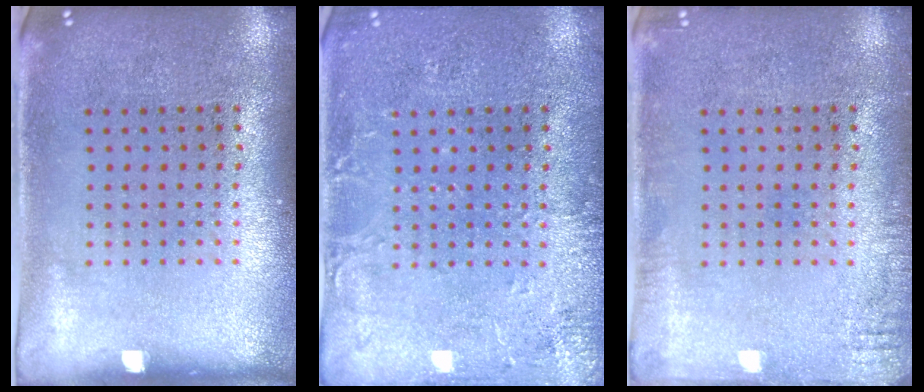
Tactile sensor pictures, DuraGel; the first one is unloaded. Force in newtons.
{"total": 2.8, "press": 2.8, "slide": 0.4}
{"total": 1.5, "press": 1.5, "slide": 0.3}